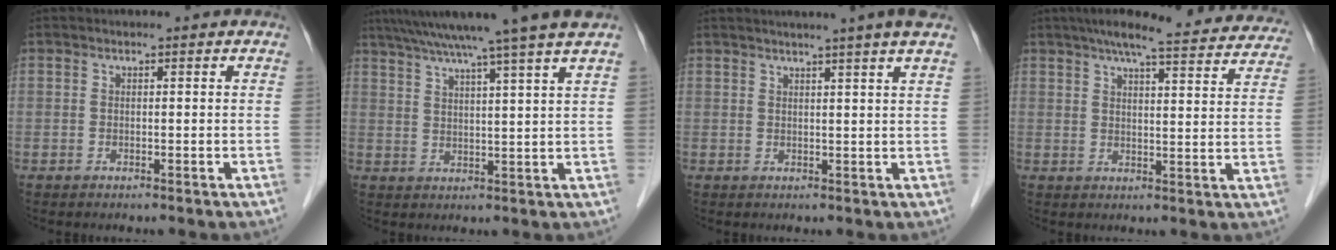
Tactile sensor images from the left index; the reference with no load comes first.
{"total": 14.1, "force": [11.4, -2.2, 7.9], "torque": [-0.131, 0.005, 0.159]}
{"total": 6.3, "force": [5.0, -1.5, 3.6], "torque": [-0.045, 0.012, 0.054]}
{"total": 22.1, "force": [19.8, 3.0, 9.4], "torque": [-0.131, 0.001, 0.236]}